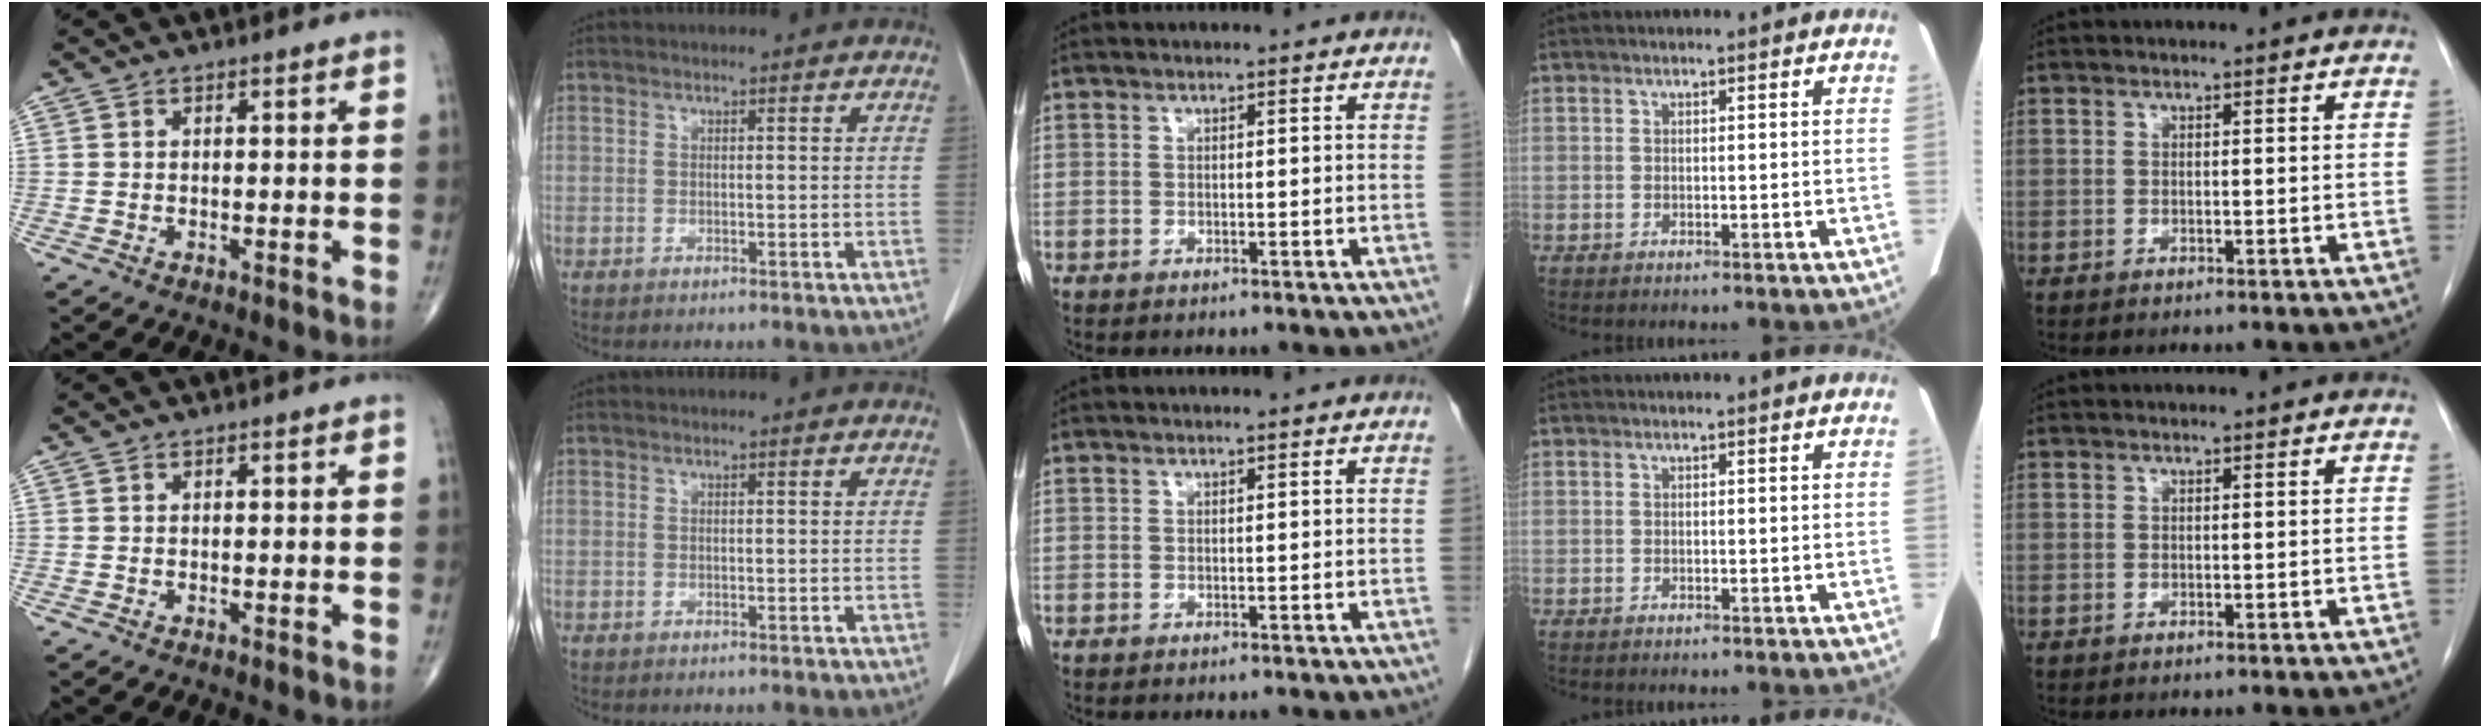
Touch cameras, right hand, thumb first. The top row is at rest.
{}